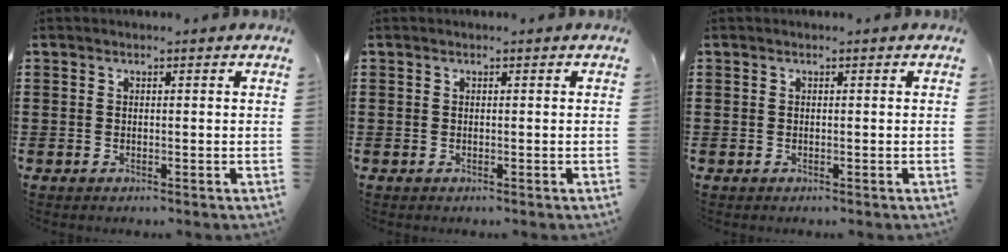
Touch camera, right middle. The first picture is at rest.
{"total": 0.0}
{"total": 0.0}